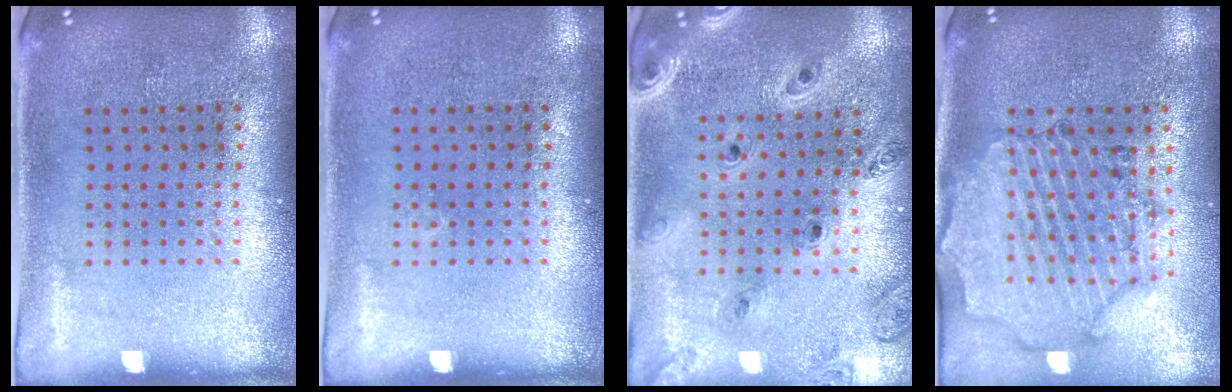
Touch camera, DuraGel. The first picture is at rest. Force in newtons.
{"total": 0.0}
{"total": 1.4, "press": 1.3, "slide": 0.2}
{"total": 1.7, "press": 1.7, "slide": 0.3}